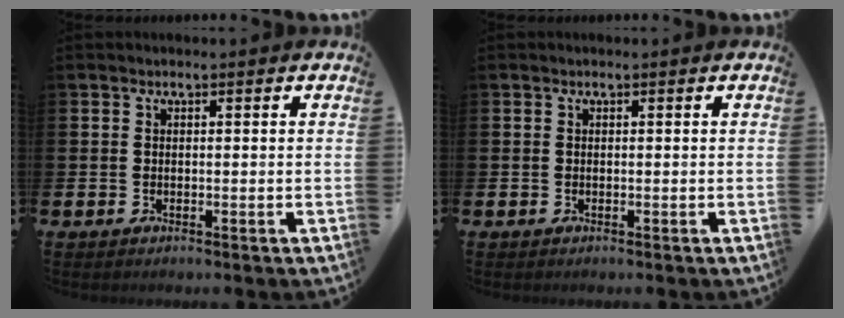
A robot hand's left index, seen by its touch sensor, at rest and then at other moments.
{"total": 0.0}